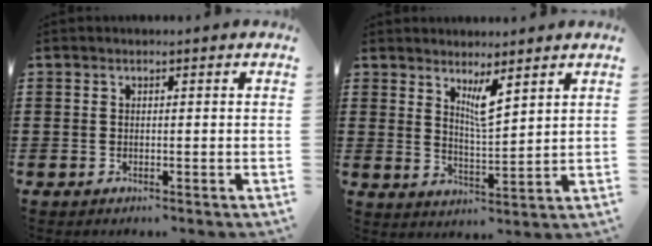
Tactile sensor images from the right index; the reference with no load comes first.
{"total": 4.7, "force": [3.2, 0.7, 3.4], "torque": [-0.066, -0.007, 0.053]}